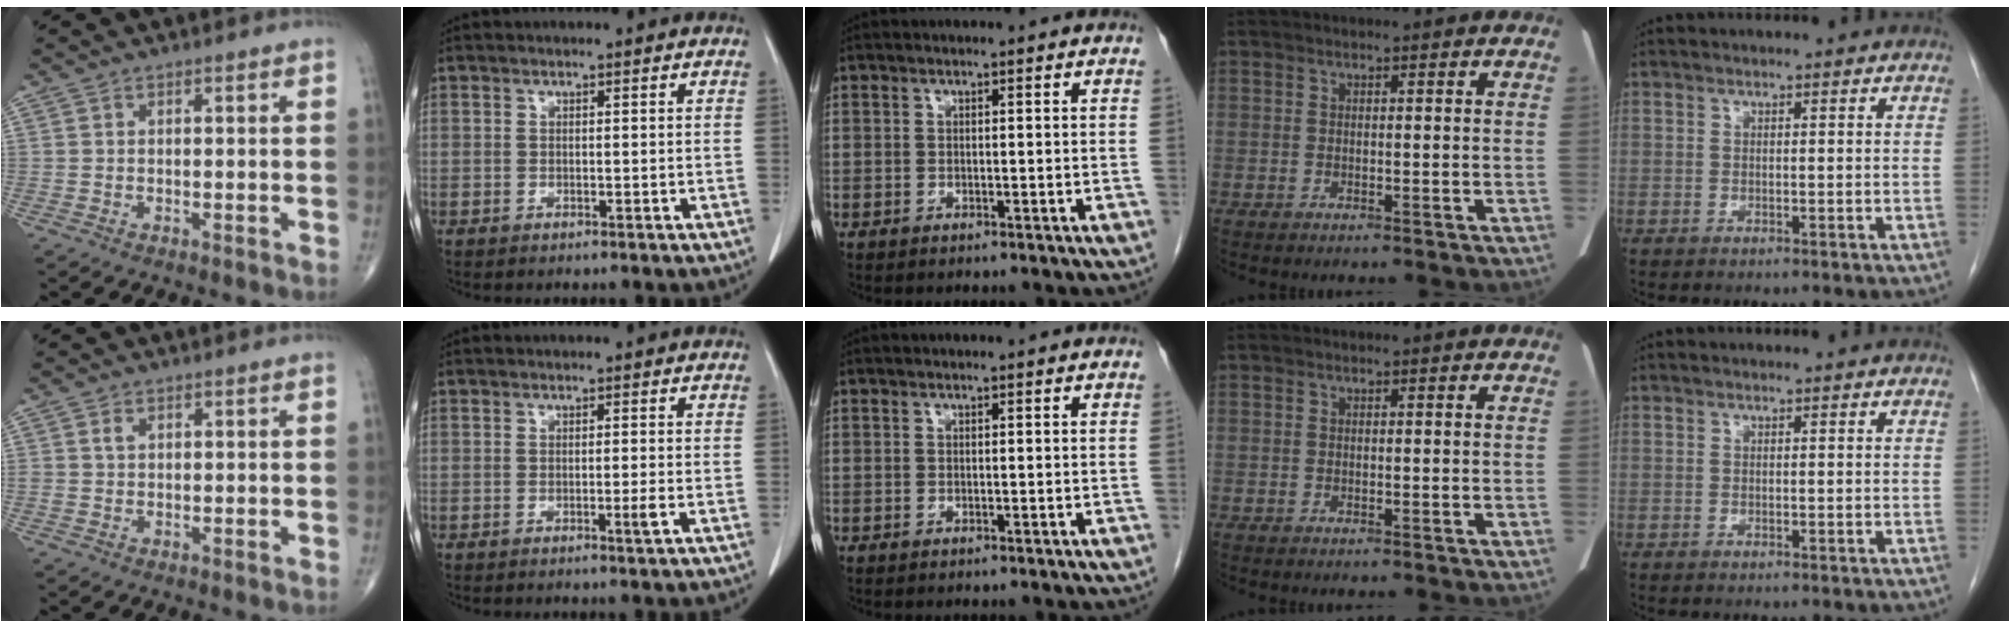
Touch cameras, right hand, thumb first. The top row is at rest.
{"thumb": {"total": 1.4, "force": [0.6, 1.0, 0.8], "torque": [-0.015, 0.001, 0.013]}, "index": {"total": 1.4, "force": [-0.5, -0.3, 1.2], "torque": [-0.020, -0.005, -0.009]}}